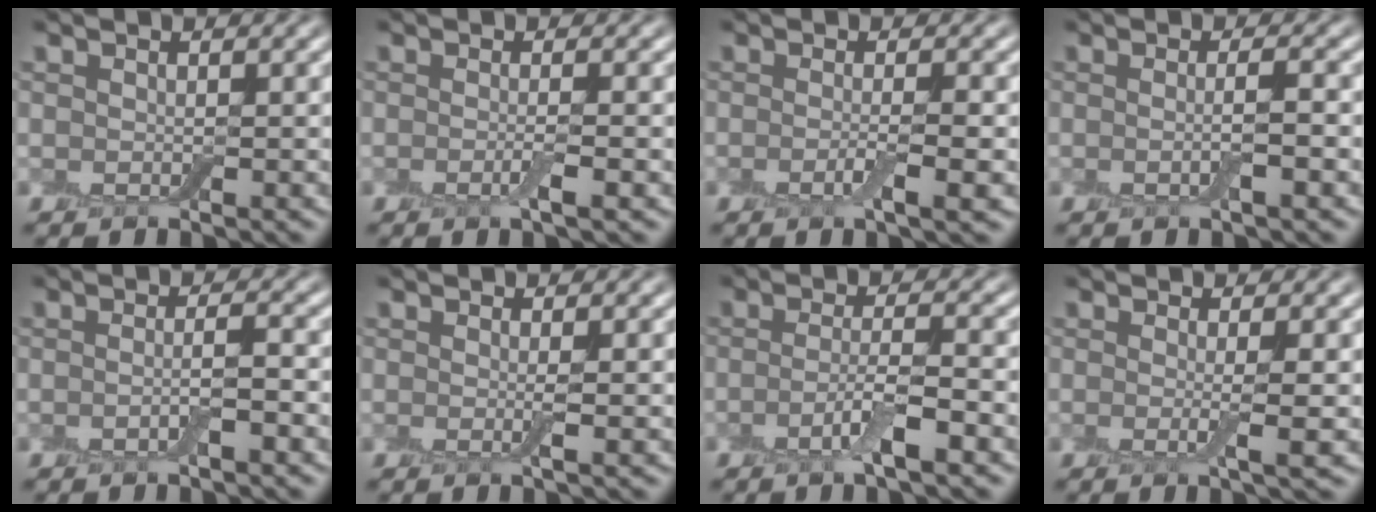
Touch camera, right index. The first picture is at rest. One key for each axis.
{"total": 1.7, "fx": -0.4, "fy": 0.3, "fz": 1.6, "tx": -0.029, "ty": -0.006, "tz": -0.012}
{"total": 2.4, "fx": -0.6, "fy": 0.4, "fz": 2.3, "tx": -0.041, "ty": -0.004, "tz": -0.015}
{"total": 2.2, "fx": -0.3, "fy": 0.4, "fz": 2.2, "tx": -0.040, "ty": -0.005, "tz": -0.011}
{"total": 2.0, "fx": -0.6, "fy": 0.4, "fz": 1.9, "tx": -0.035, "ty": 0.001, "tz": -0.016}
{"total": 1.0, "fx": 0.0, "fy": 0.1, "fz": 1.0, "tx": -0.019, "ty": -0.004, "tz": -0.004}
{"total": 3.6, "fx": -1.4, "fy": 0.7, "fz": 3.2, "tx": -0.061, "ty": 0.004, "tz": -0.033}
{"total": 2.4, "fx": -0.1, "fy": 0.4, "fz": 2.3, "tx": -0.040, "ty": -0.009, "tz": -0.008}